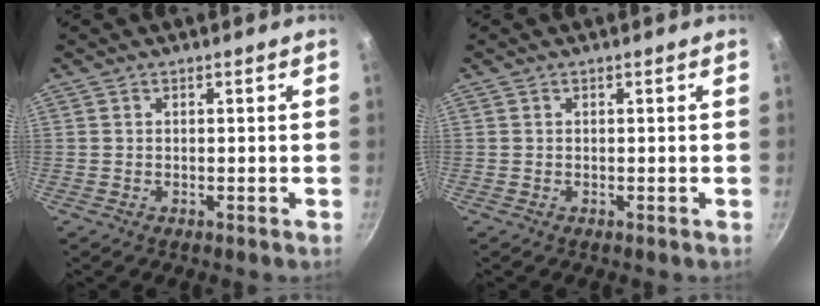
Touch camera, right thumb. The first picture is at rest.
{"total": 0.0}